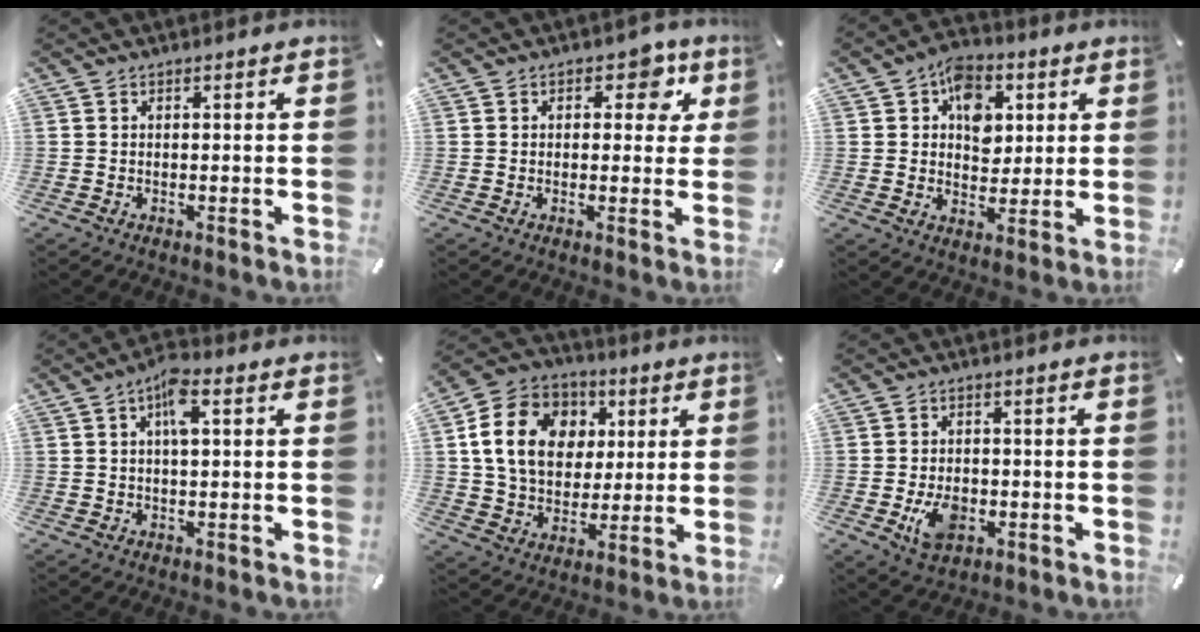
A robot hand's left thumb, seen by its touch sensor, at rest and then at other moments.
{"total": 6.6, "force": [2.5, 4.3, 4.4], "torque": [-0.032, -0.008, 0.030]}
{"total": 9.2, "force": [2.5, 7.4, 5.0], "torque": [-0.064, -0.001, 0.042]}
{"total": 6.1, "force": [1.7, 2.4, 5.4], "torque": [-0.095, 0.005, 0.025]}
{"total": 16.7, "force": [3.8, 13.5, 8.9], "torque": [-0.175, 0.007, 0.070]}
{"total": 7.4, "force": [-2.0, 5.2, 5.0], "torque": [-0.090, 0.001, -0.036]}